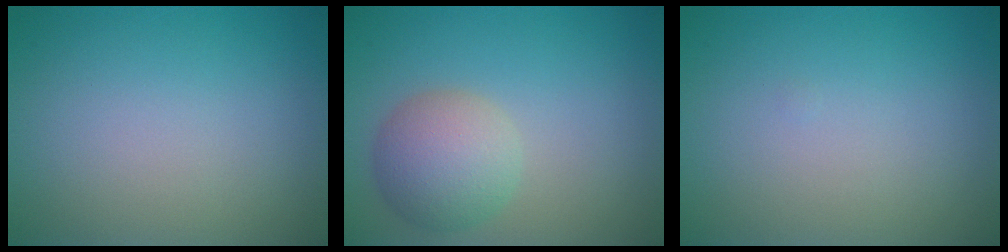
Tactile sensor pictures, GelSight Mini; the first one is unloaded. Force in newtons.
{"total": 4.4, "press": 4.4, "slide": 0.2}
{"total": 0.0}